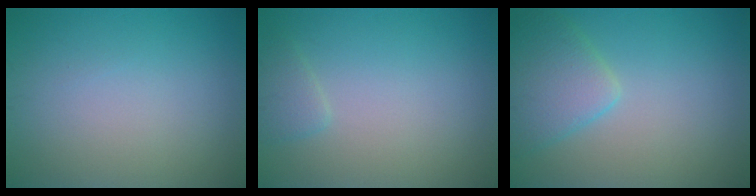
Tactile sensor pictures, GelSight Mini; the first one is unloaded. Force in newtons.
{"total": 1.3, "press": 1.3, "slide": 0.1}
{"total": 3.9, "press": 3.9, "slide": 0.2}